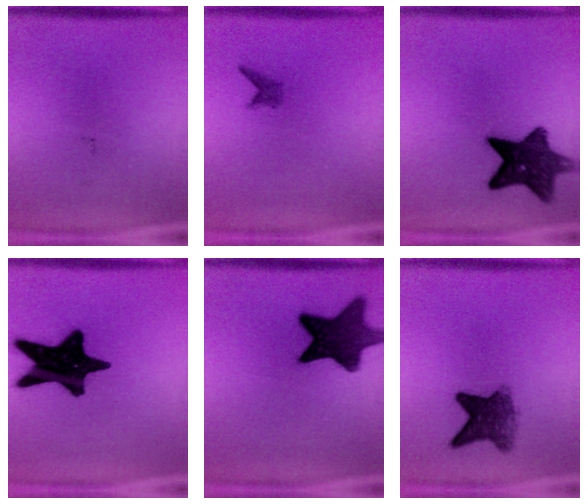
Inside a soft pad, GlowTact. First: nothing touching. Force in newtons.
{"total": 1.0}
{"total": 11.2}
{"total": 19.1}
{"total": 13.0}
{"total": 6.5}